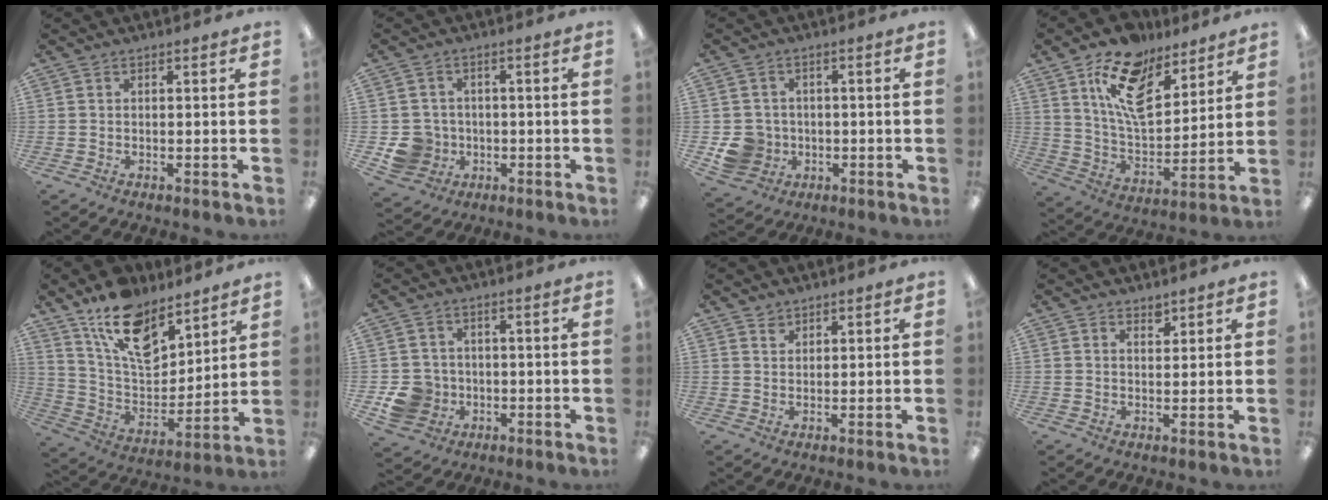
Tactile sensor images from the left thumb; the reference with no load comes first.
{"total": 6.8, "force": [-1.4, 6.4, 1.5], "torque": [-0.048, 0.011, -0.020]}
{"total": 6.8, "force": [-1.3, 6.5, 1.7], "torque": [-0.043, 0.015, -0.016]}
{"total": 16.2, "force": [10.3, 8.1, 9.5], "torque": [-0.163, -0.043, 0.187]}
{"total": 16.5, "force": [11.3, 8.4, 8.5], "torque": [-0.154, -0.063, 0.207]}
{"total": 7.5, "force": [-1.9, 7.0, 2.1], "torque": [-0.055, 0.015, -0.028]}
{"total": 1.8, "force": [1.6, 0.9, 0.0], "torque": [0.007, -0.007, 0.030]}
{"total": 2.0, "force": [1.7, 0.8, 0.4], "torque": [0.007, -0.012, 0.030]}